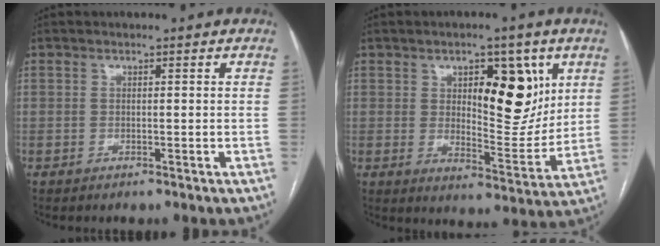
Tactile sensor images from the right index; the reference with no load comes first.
{"total": 11.6, "force": [4.3, 4.6, 9.7], "torque": [-0.132, 0.001, 0.070]}